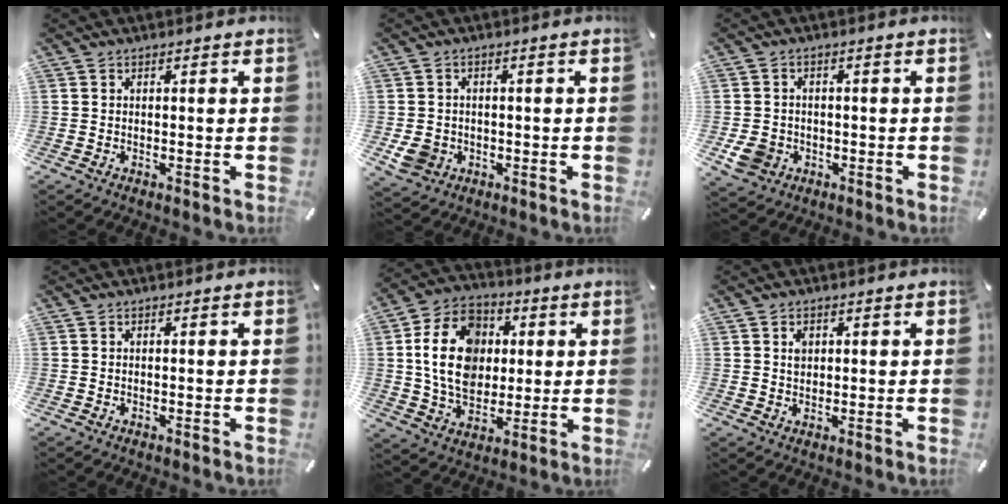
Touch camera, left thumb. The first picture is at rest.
{"total": 5.2, "force": [-1.1, 4.7, 1.9], "torque": [-0.045, 0.002, -0.021]}
{"total": 5.6, "force": [-1.7, 5.0, 2.0], "torque": [-0.046, 0.005, -0.032]}
{"total": 0.0}
{"total": 16.1, "force": [1.6, 12.6, 9.9], "torque": [-0.201, 0.017, 0.027]}
{"total": 2.0, "force": [0.7, 1.6, 0.8], "torque": [-0.003, -0.003, 0.008]}